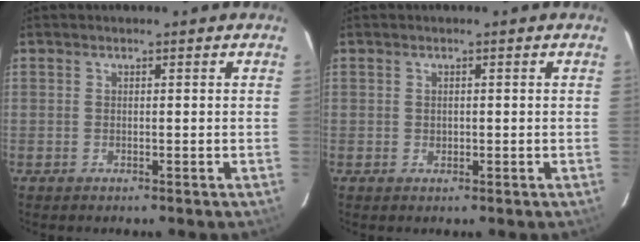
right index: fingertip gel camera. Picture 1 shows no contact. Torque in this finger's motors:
{"motor_torque": [-0.01, 0.04, -0.02, 0.00]}